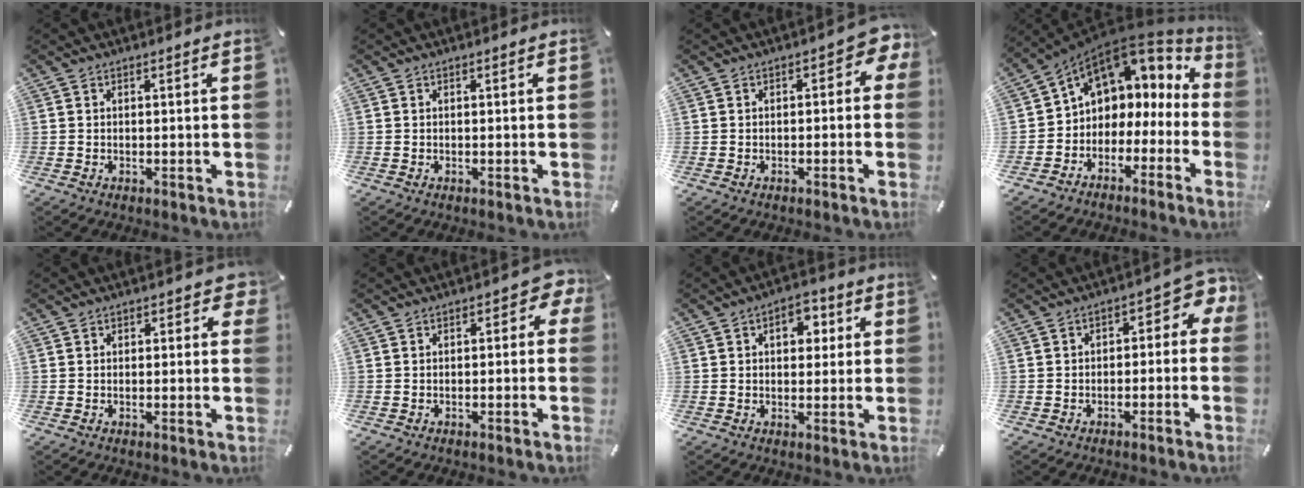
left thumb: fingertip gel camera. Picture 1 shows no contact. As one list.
[{"total": 0.0}, {"total": 4.2, "force": [-0.1, 2.3, 3.4], "torque": [-0.050, 0.006, -0.005]}, {"total": 7.1, "force": [3.3, 6.0, 1.9], "torque": [-0.054, -0.031, 0.065]}, {"total": 1.6, "force": [0.5, 1.3, 0.9], "torque": [0.006, -0.002, 0.002]}, {"total": 3.2, "force": [-0.3, 2.1, 2.4], "torque": [-0.031, 0.007, -0.010]}, {"total": 6.1, "force": [1.6, 4.3, 4.0], "torque": [-0.040, -0.005, 0.016]}, {"total": 4.8, "force": [-1.0, 3.3, 3.5], "torque": [-0.042, 0.001, -0.028]}]